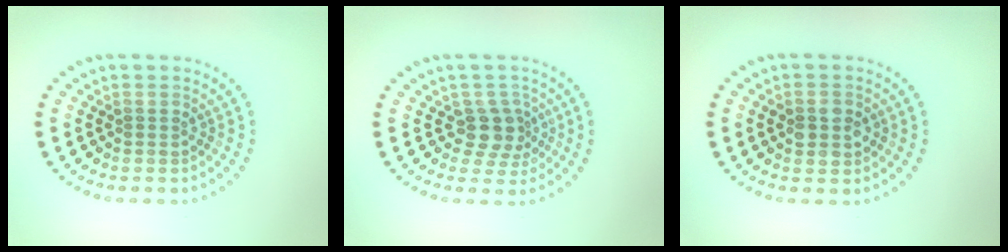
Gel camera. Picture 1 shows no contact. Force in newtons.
{"total": 2.8, "press": 2.3, "slide": 1.6}
{"total": 2.4, "press": 2.4, "slide": 0.2}